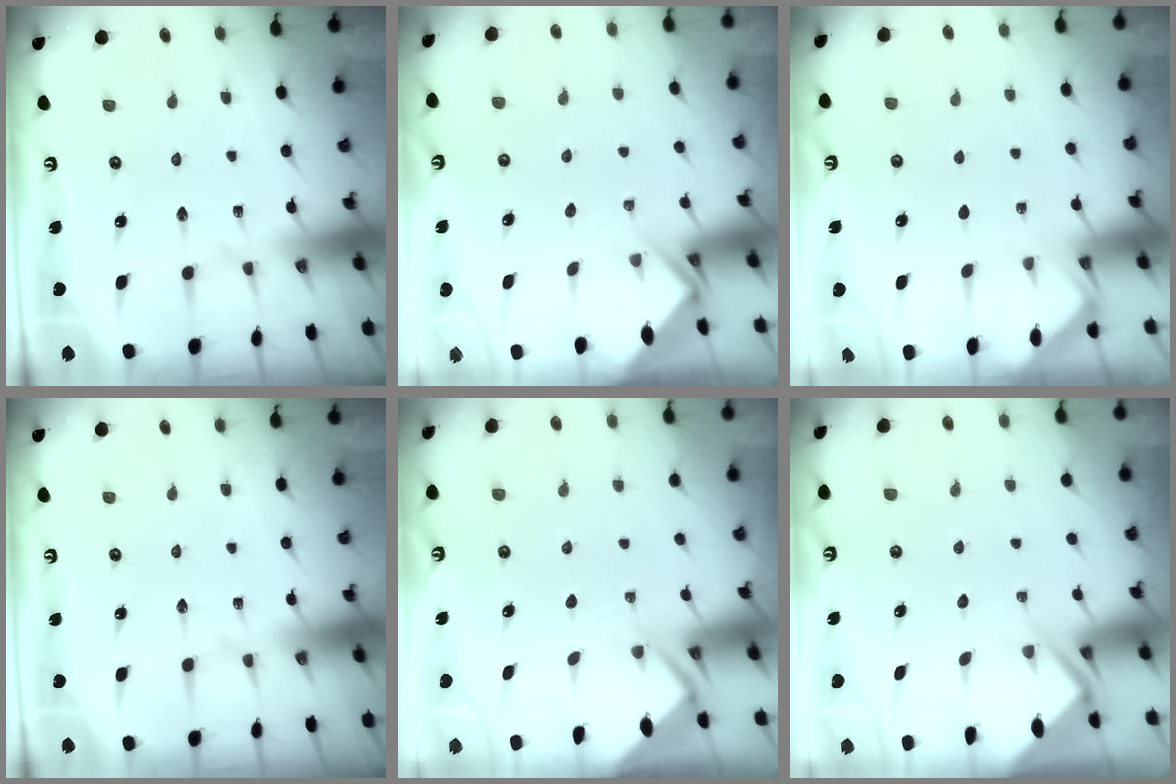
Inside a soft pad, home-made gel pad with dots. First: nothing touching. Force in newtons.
{"total": 2.8, "press": 2.8, "slide": 0.2}
{"total": 1.6, "press": 1.6, "slide": 0.1}
{"total": 0.0}
{"total": 2.7, "press": 2.7, "slide": 0.4}
{"total": 3.6, "press": 3.6, "slide": 0.4}